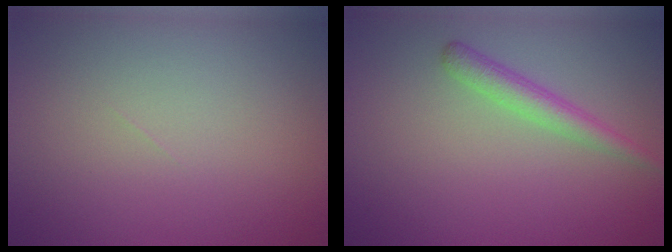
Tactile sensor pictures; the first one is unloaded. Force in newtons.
{"total": 2.3, "press": 2.3, "slide": 0.0}